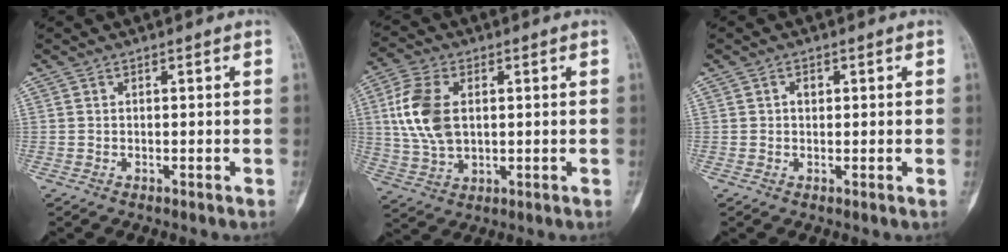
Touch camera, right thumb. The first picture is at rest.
{"total": 11.6, "force": [1.7, 7.2, 9.0], "torque": [-0.187, 0.001, 0.036]}
{"total": 1.4, "force": [0.3, 1.0, 0.9], "torque": [-0.011, 0.001, 0.003]}